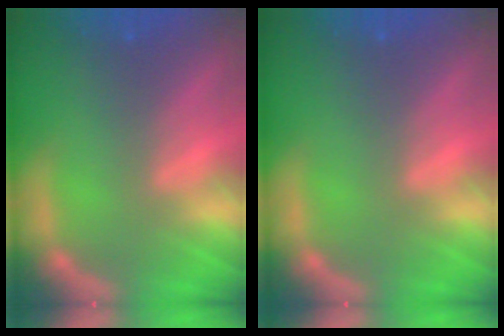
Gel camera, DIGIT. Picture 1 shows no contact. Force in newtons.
{"total": 0.0}